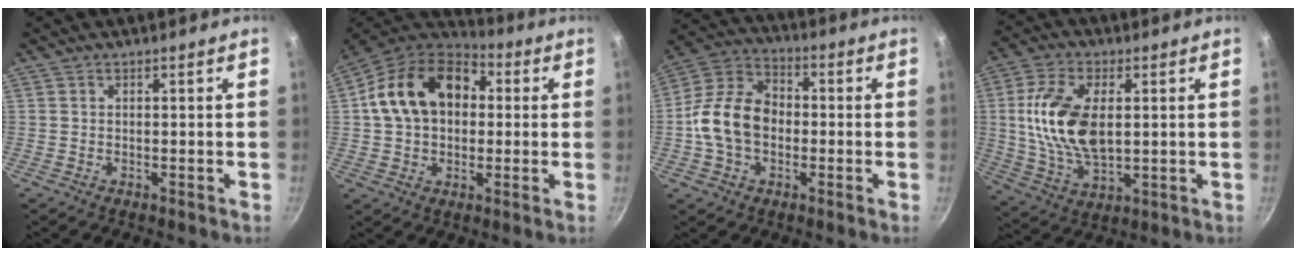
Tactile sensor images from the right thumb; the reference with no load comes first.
{"total": 18.5, "force": [2.9, 13.5, 12.3], "torque": [-0.189, 0.036, 0.034]}
{"total": 13.6, "force": [-1.6, 9.9, 9.2], "torque": [-0.140, 0.035, -0.048]}
{"total": 15.6, "force": [1.9, 8.7, 12.8], "torque": [-0.234, -0.004, 0.039]}